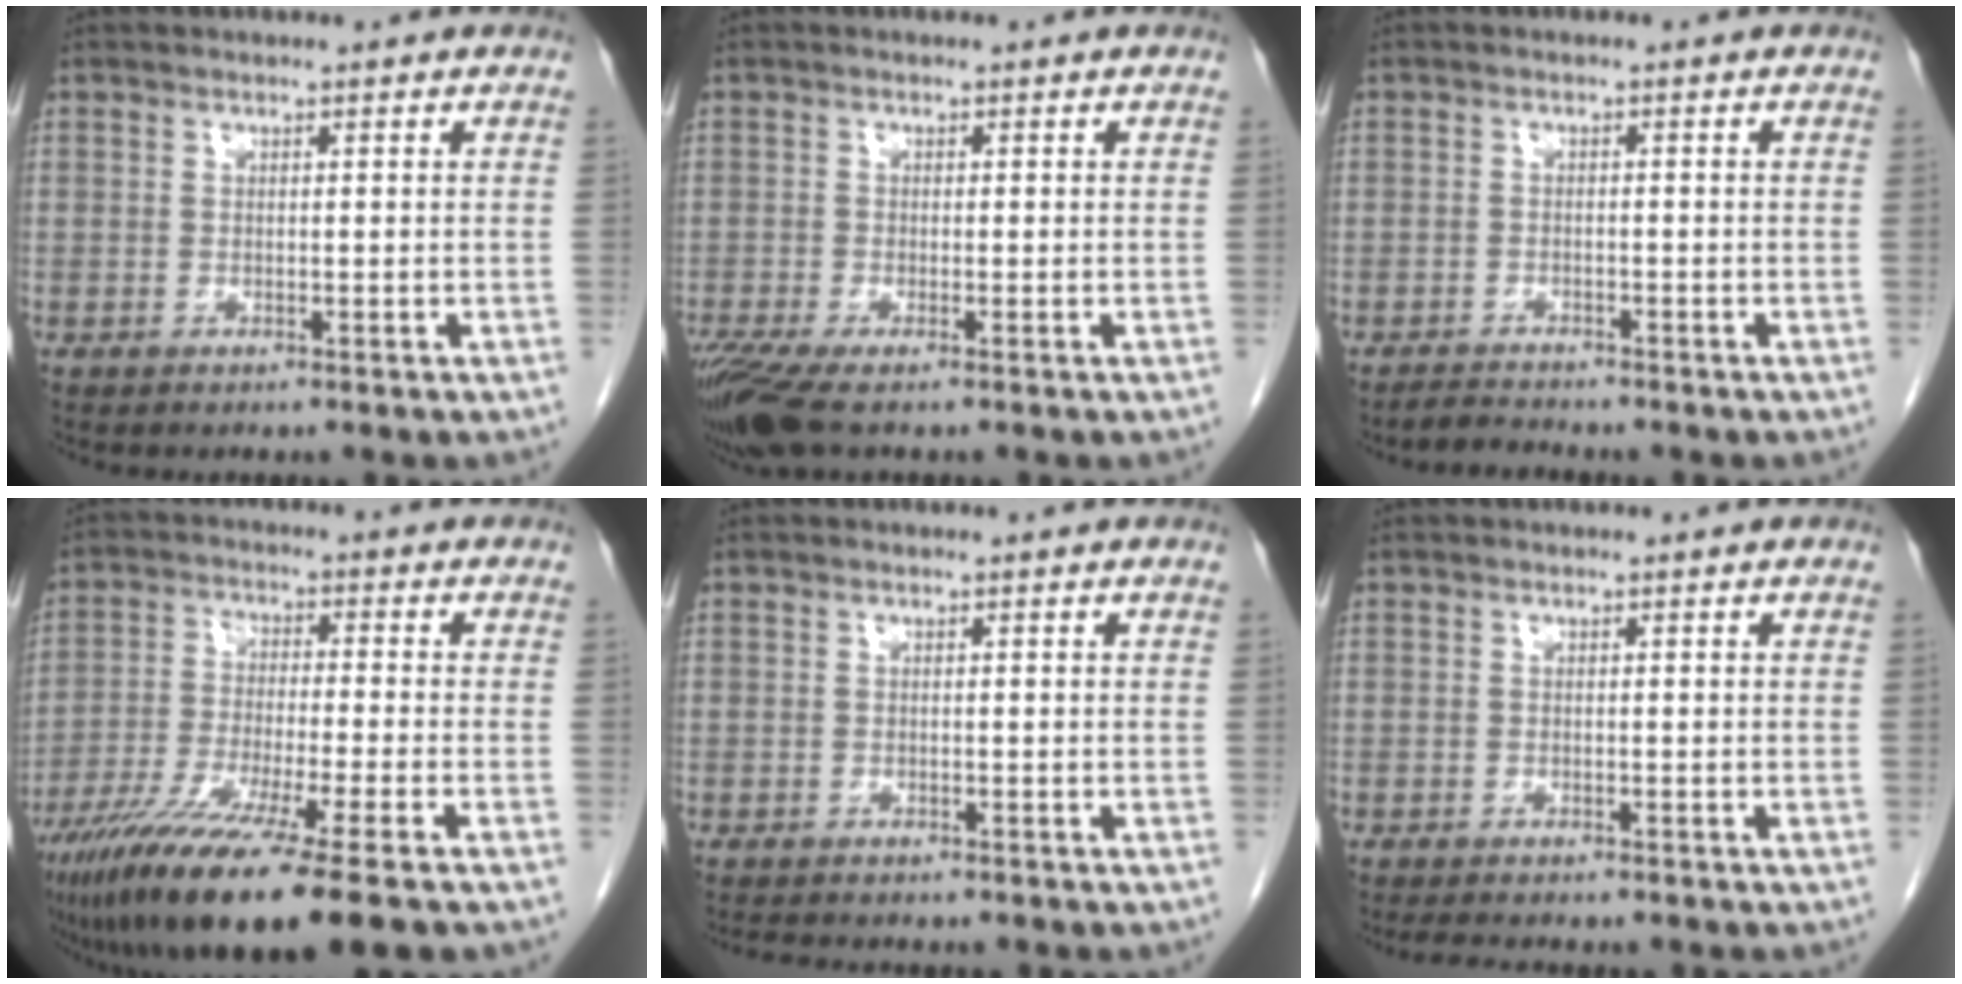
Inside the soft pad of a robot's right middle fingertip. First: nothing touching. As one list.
[{"total": 5.1, "force": [-3.4, 0.9, 3.7], "torque": [-0.073, -0.015, -0.064]}, {"total": 1.8, "force": [-1.8, 0.1, 0.0], "torque": [-0.005, -0.009, -0.030]}, {"total": 15.4, "force": [-10.6, -0.2, 11.2], "torque": [-0.204, -0.047, -0.180]}, {"total": 3.0, "force": [-2.7, 0.6, 1.2], "torque": [-0.019, -0.007, -0.038]}, {"total": 3.2, "force": [-2.8, 0.5, 1.4], "torque": [-0.022, -0.008, -0.041]}]